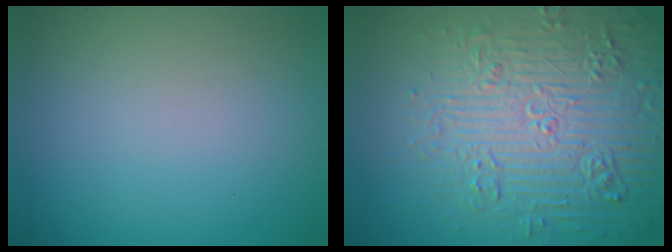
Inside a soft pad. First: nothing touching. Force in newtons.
{"total": 7.8, "press": 7.6, "slide": 1.8}